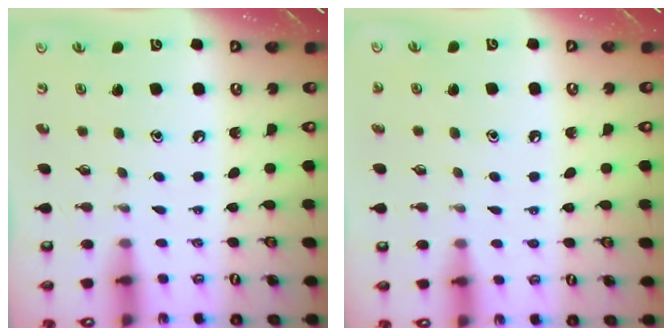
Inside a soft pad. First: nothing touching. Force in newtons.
{"total": 2.9, "press": 2.9, "slide": 0.4}